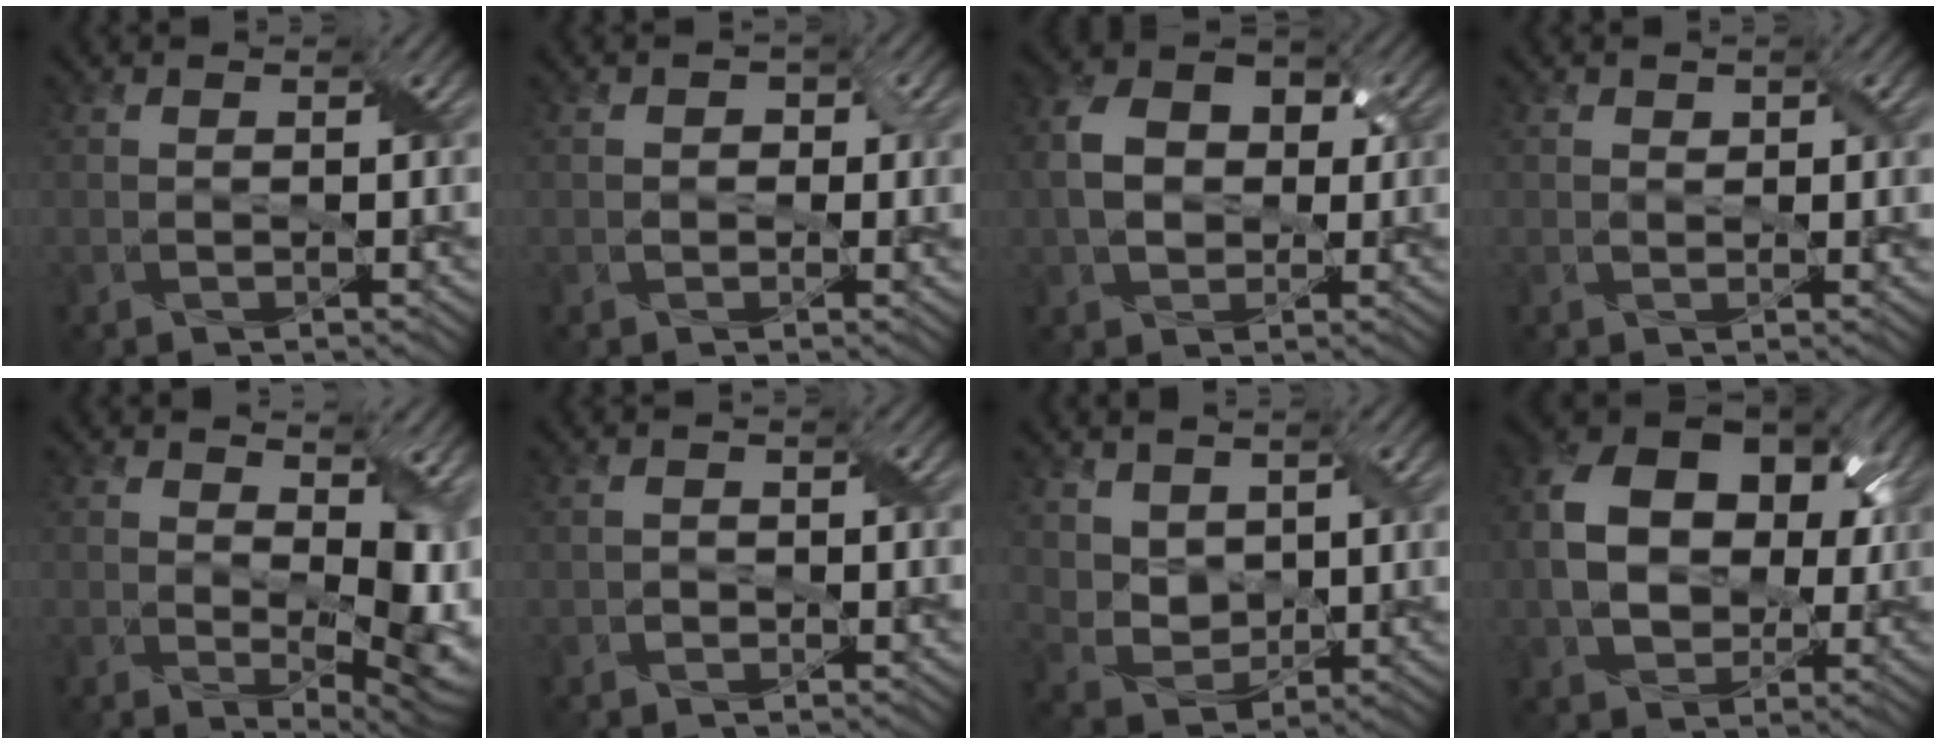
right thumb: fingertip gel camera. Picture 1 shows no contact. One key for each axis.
{"total": 1.7, "fx": 0.0, "fy": 1.5, "fz": 0.8, "tx": -0.012, "ty": -0.001, "tz": -0.004}
{"total": 7.5, "fx": 0.7, "fy": 5.4, "fz": 5.2, "tx": -0.106, "ty": 0.015, "tz": 0.008}
{"total": 1.2, "fx": 0.7, "fy": 0.8, "fz": 0.6, "tx": -0.013, "ty": -0.001, "tz": 0.014}
{"total": 9.2, "fx": 1.6, "fy": 5.4, "fz": 7.3, "tx": -0.120, "ty": -0.020, "tz": 0.045}
{"total": 0.9, "fx": -0.5, "fy": 0.6, "fz": 0.4, "tx": -0.007, "ty": 0.001, "tz": -0.009}
{"total": 4.8, "fx": 2.7, "fy": 3.2, "fz": 2.3, "tx": -0.069, "ty": -0.016, "tz": 0.057}
{"total": 12.4, "fx": 1.3, "fy": 8.7, "fz": 8.7, "tx": -0.170, "ty": 0.009, "tz": 0.024}